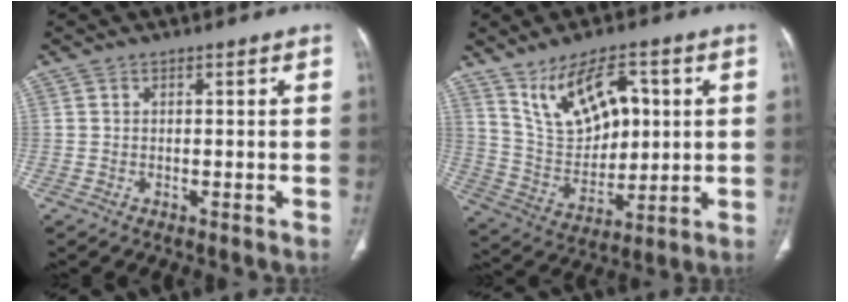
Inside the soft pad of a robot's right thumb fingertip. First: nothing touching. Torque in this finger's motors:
{"motor_torque": [1.64, 1.74, 0.49, -0.28, 0.32]}